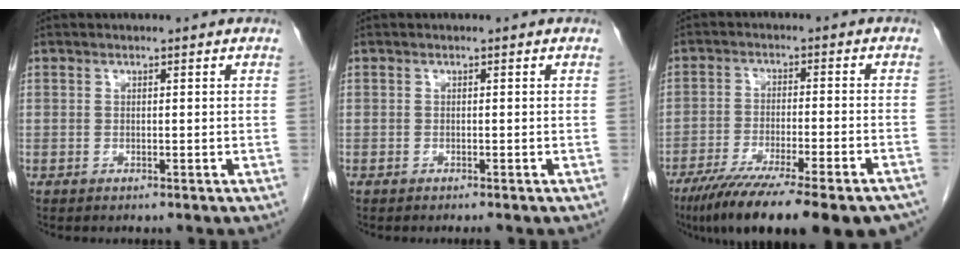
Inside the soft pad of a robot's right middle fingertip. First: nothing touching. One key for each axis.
{"total": 0.6, "fx": -0.5, "fy": 0.0, "fz": 0.3, "tx": -0.006, "ty": -0.001, "tz": -0.009}
{"total": 23.3, "fx": -18.7, "fy": 3.1, "fz": 13.6, "tx": -0.158, "ty": -0.038, "tz": -0.262}